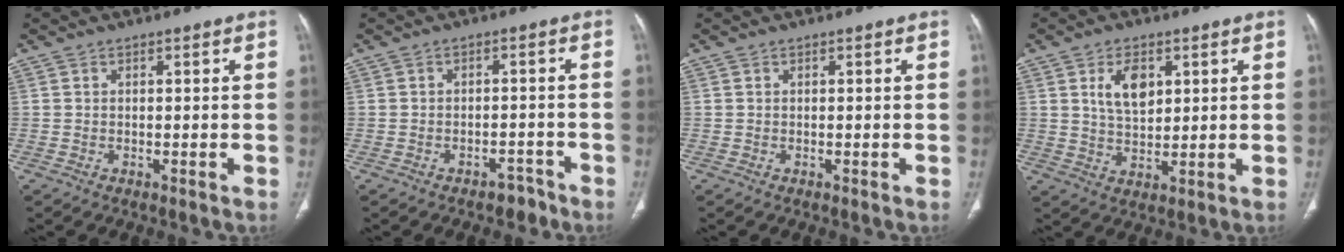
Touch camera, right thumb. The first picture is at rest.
{"total": 3.2, "force": [-2.5, 1.7, 1.0], "torque": [-0.006, 0.022, -0.029]}
{"total": 0.0}
{"total": 7.0, "force": [2.6, 4.0, 5.1], "torque": [-0.077, -0.015, 0.054]}